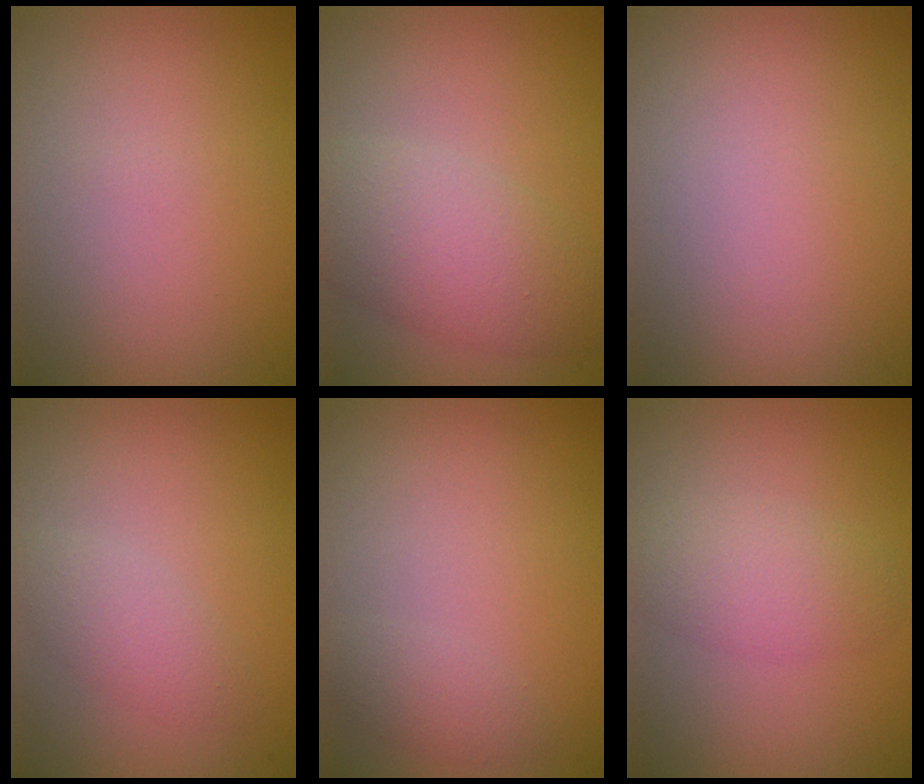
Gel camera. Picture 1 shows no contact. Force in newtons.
{"total": 6.5, "press": 6.5, "slide": 0.1}
{"total": 0.0}
{"total": 1.9, "press": 1.9, "slide": 0.1}
{"total": 1.2, "press": 1.2, "slide": 0.1}
{"total": 3.0, "press": 3.0, "slide": 0.2}